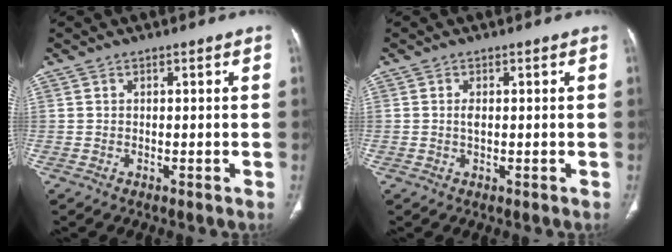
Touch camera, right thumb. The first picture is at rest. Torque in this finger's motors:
{"motor_torque": [0.80, 1.21, 0.57, 0.09, -0.04]}